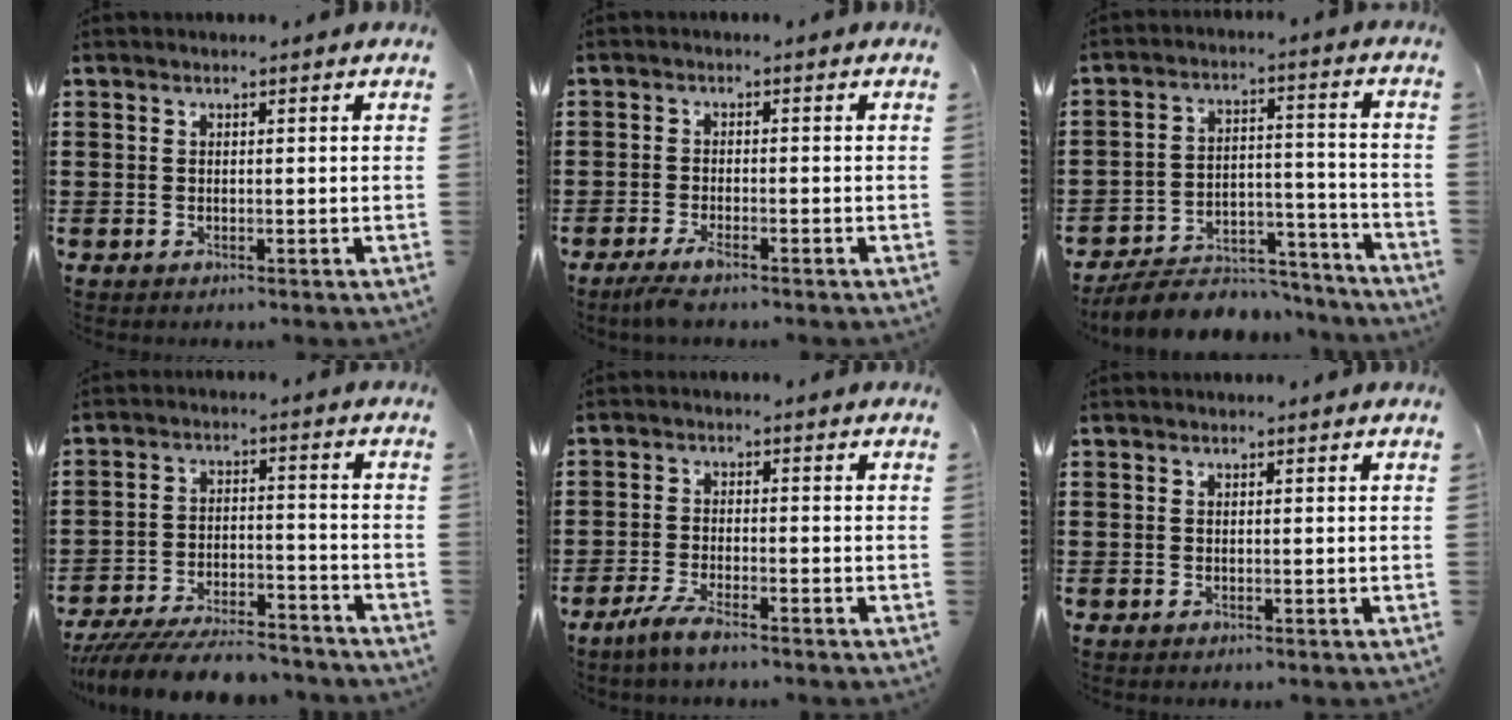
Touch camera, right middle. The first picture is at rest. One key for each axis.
{"total": 2.4, "fx": -1.7, "fy": 0.2, "fz": 1.7, "tx": -0.044, "ty": -0.006, "tz": -0.035}
{"total": 7.4, "fx": -6.9, "fy": 1.9, "fz": 1.8, "tx": -0.036, "ty": 0.018, "tz": -0.134}
{"total": 8.1, "fx": -7.6, "fy": 1.1, "fz": 2.6, "tx": -0.042, "ty": 0.012, "tz": -0.144}
{"total": 3.6, "fx": -2.8, "fy": 0.1, "fz": 2.2, "tx": -0.058, "ty": -0.010, "tz": -0.058}
{"total": 0.0}